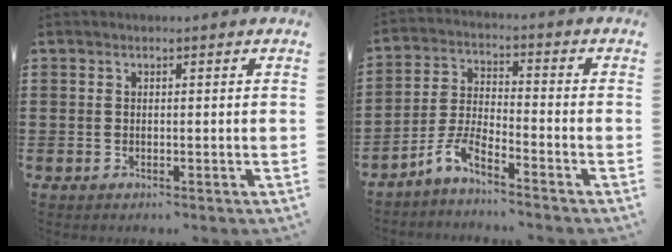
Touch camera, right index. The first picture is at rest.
{"total": 5.2, "force": [-4.6, 0.5, 2.4], "torque": [-0.065, -0.005, -0.096]}